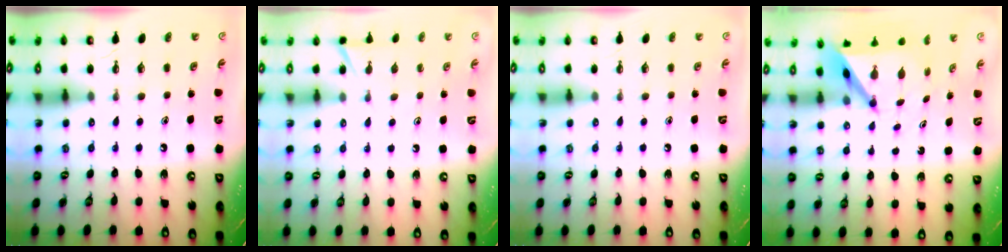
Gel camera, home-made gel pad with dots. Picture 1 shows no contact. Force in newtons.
{"total": 4.9, "press": 4.9, "slide": 0.6}
{"total": 0.0}
{"total": 5.8, "press": 5.8, "slide": 0.4}